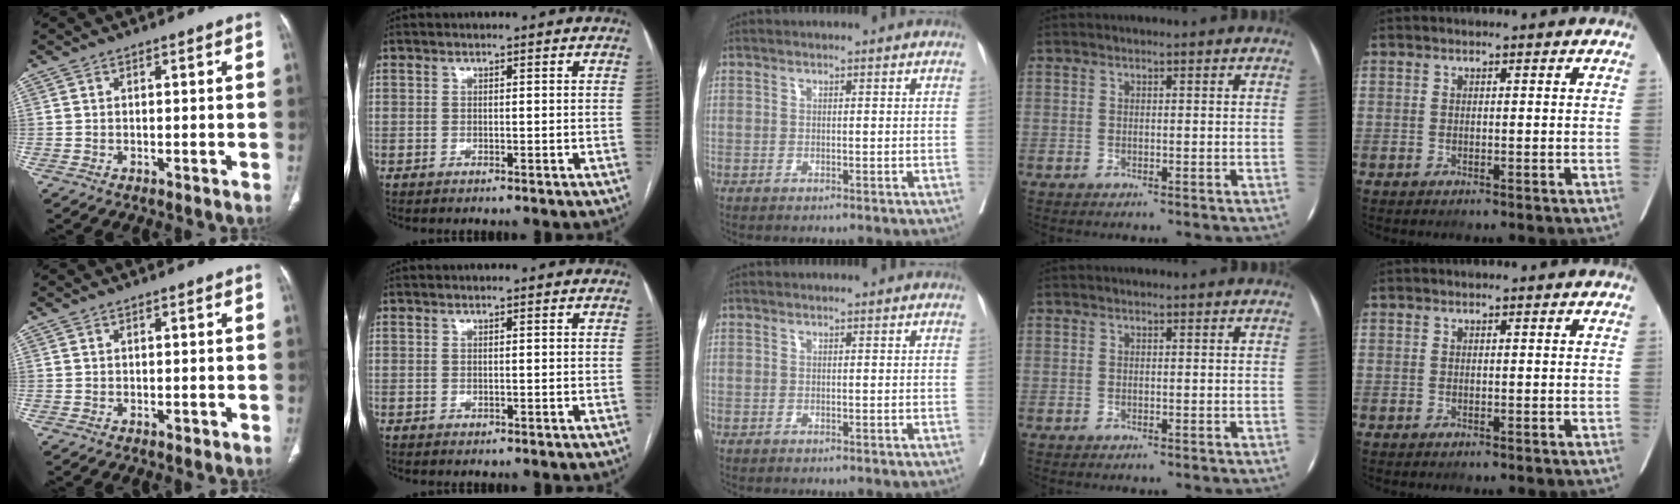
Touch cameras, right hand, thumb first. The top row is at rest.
{"thumb": {"total": 0.5, "force": [-0.2, 0.3, 0.3], "torque": [-0.003, 0.000, -0.003]}}